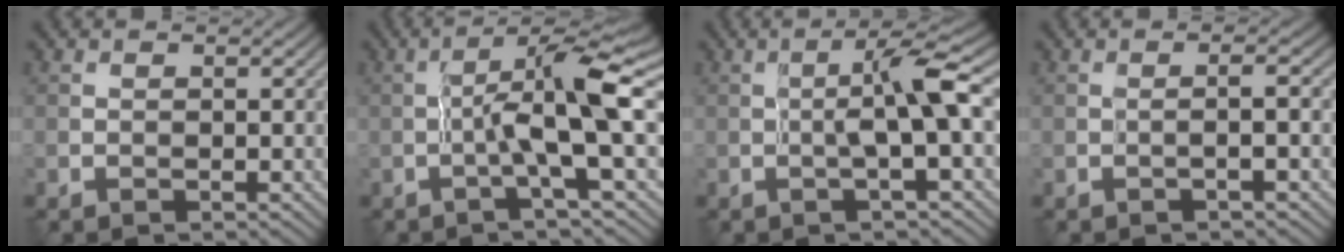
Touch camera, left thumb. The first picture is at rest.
{"total": 8.2, "force": [-0.6, 0.8, 8.1], "torque": [-0.141, 0.020, -0.022]}
{"total": 5.6, "force": [-0.2, 0.3, 5.6], "torque": [-0.103, 0.014, -0.009]}
{"total": 2.3, "force": [-0.3, 0.3, 2.2], "torque": [-0.033, 0.009, -0.017]}